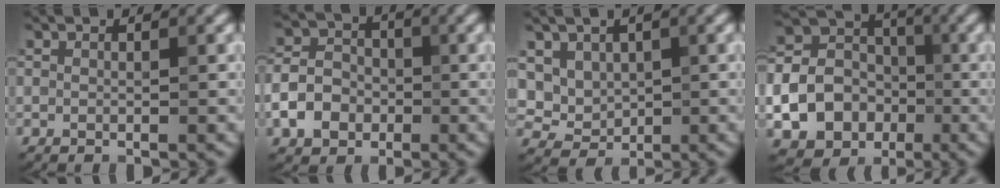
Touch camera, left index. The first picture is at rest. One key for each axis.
{"total": 4.0, "fx": -1.5, "fy": 3.1, "fz": 2.0, "tx": -0.044, "ty": 0.008, "tz": -0.034}
{"total": 3.4, "fx": 1.3, "fy": 2.7, "fz": 1.7, "tx": -0.044, "ty": -0.001, "tz": 0.037}
{"total": 18.6, "fx": -5.1, "fy": 17.0, "fz": 5.8, "tx": -0.160, "ty": -0.024, "tz": -0.111}